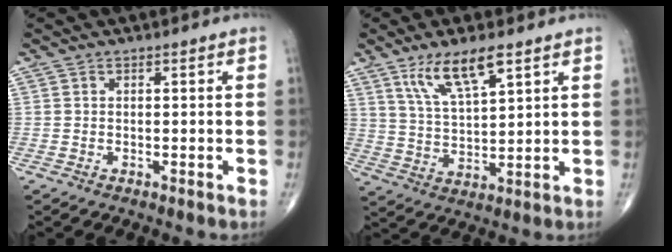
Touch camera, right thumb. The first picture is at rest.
{"total": 10.0, "force": [5.9, 2.9, 7.4], "torque": [-0.137, -0.027, 0.121]}